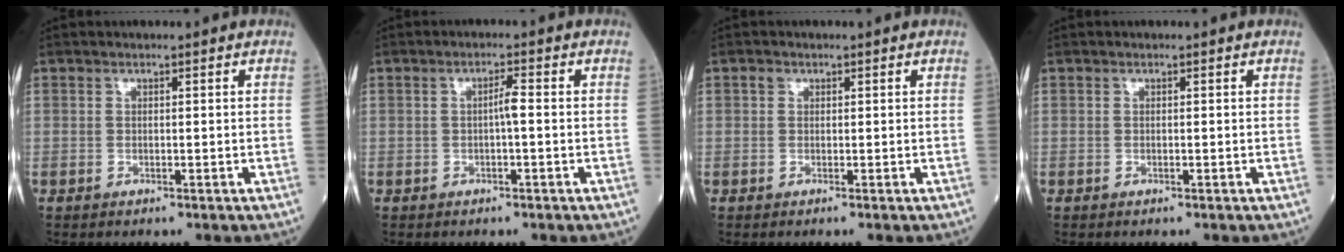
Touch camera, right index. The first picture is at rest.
{"total": 1.9, "force": [-0.2, 0.1, 1.9], "torque": [-0.031, 0.003, -0.003]}
{"total": 0.6, "force": [0.1, 0.5, 0.2], "torque": [-0.004, 0.004, 0.000]}
{"total": 0.0}